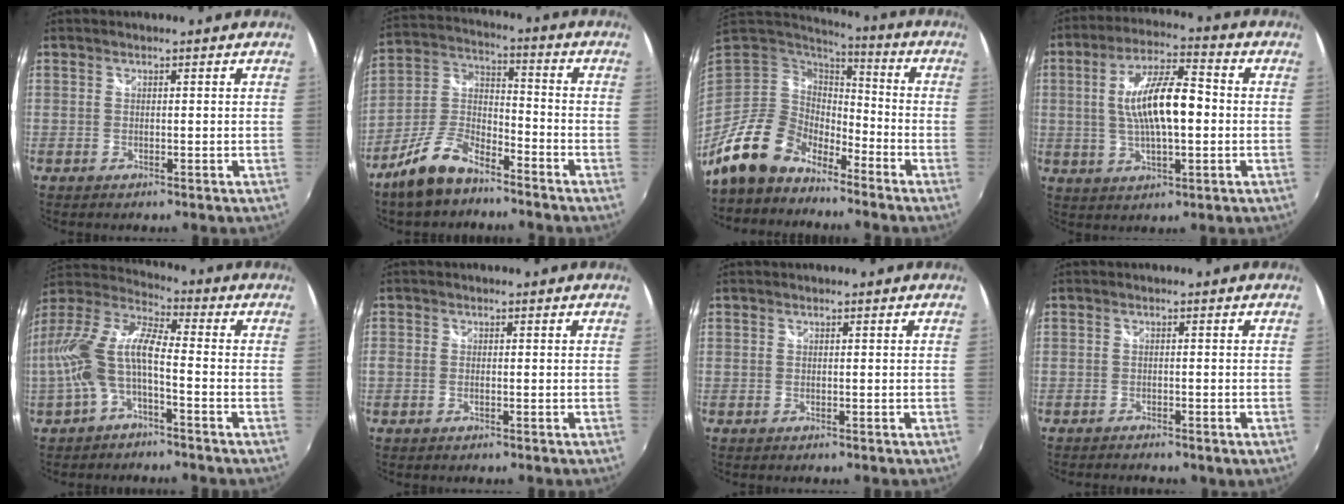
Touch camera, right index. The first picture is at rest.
{"total": 11.5, "force": [-8.0, 4.6, 6.7], "torque": [-0.156, 0.008, -0.153]}
{"total": 14.3, "force": [-10.9, 7.4, 5.5], "torque": [-0.128, 0.011, -0.199]}
{"total": 13.0, "force": [0.1, 4.1, 12.4], "torque": [-0.228, 0.010, 0.003]}
{"total": 13.3, "force": [-2.9, 4.3, 12.2], "torque": [-0.257, 0.011, -0.058]}
{"total": 2.6, "force": [-0.8, 2.0, 1.5], "torque": [-0.031, -0.001, -0.018]}
{"total": 0.0}
{"total": 3.9, "force": [-3.1, 1.2, 2.0], "torque": [-0.041, -0.014, -0.047]}